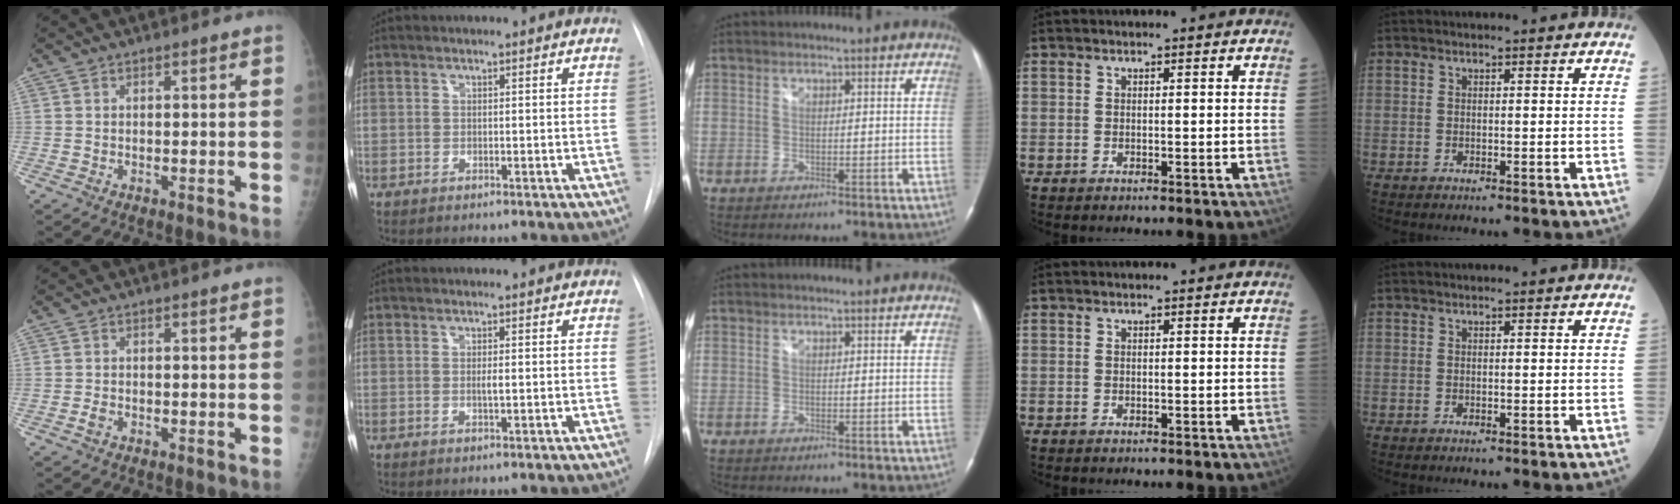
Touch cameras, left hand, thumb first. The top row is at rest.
{"thumb": {"total": 1.1, "force": [-0.4, 0.7, 0.7], "torque": [-0.016, -0.001, -0.009]}, "index": {"total": 0.8, "force": [0.1, 0.0, 0.7], "torque": [-0.016, -0.003, 0.004]}}